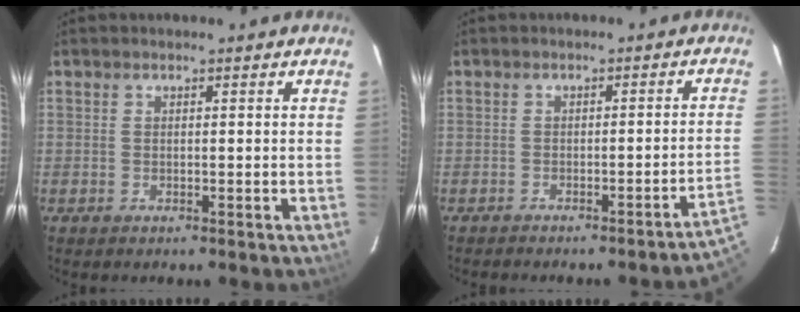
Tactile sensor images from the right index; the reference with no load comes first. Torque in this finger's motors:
{"motor_torque": [-0.48, -0.75, -0.05, 0.00]}